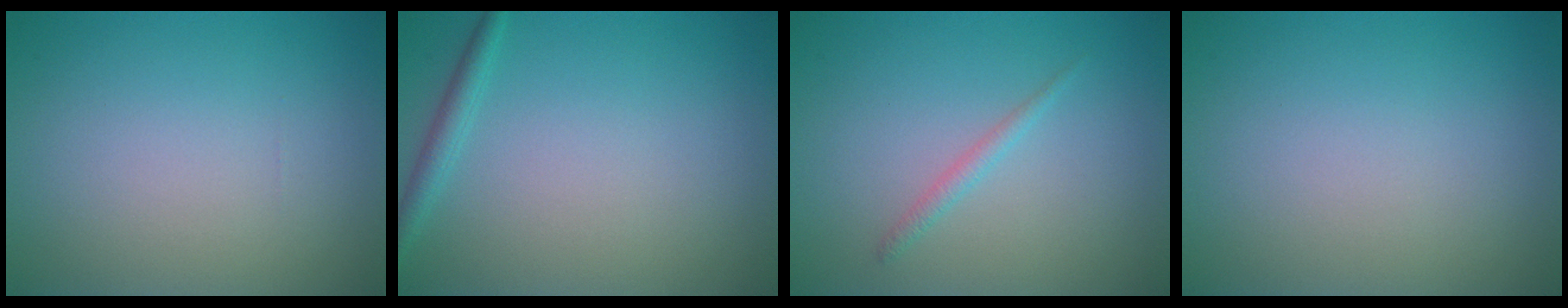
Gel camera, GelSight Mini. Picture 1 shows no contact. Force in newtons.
{"total": 1.5, "press": 1.4, "slide": 0.1}
{"total": 1.0, "press": 1.0, "slide": 0.1}
{"total": 0.0}